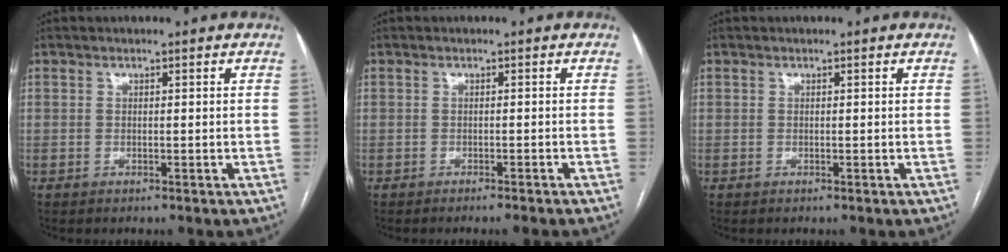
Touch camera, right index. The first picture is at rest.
{"total": 3.2, "force": [-2.7, -0.6, 1.5], "torque": [-0.016, 0.000, -0.036]}
{"total": 0.0}